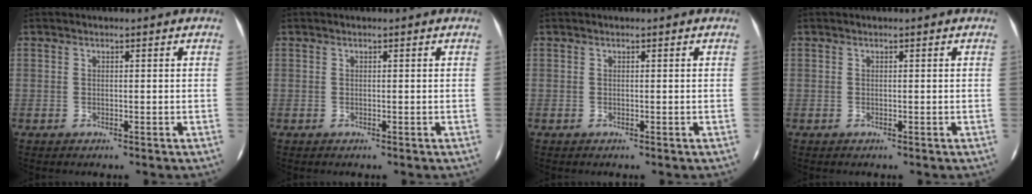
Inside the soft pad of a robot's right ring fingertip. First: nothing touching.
{"total": 0.0}
{"total": 0.0}
{"total": 0.0}